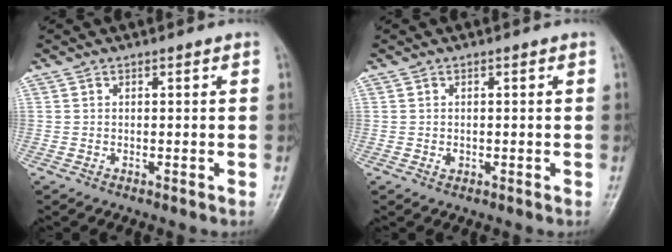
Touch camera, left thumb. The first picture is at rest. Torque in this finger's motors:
{"motor_torque": [-0.06, 0.08, 0.20, 0.07, 0.00]}